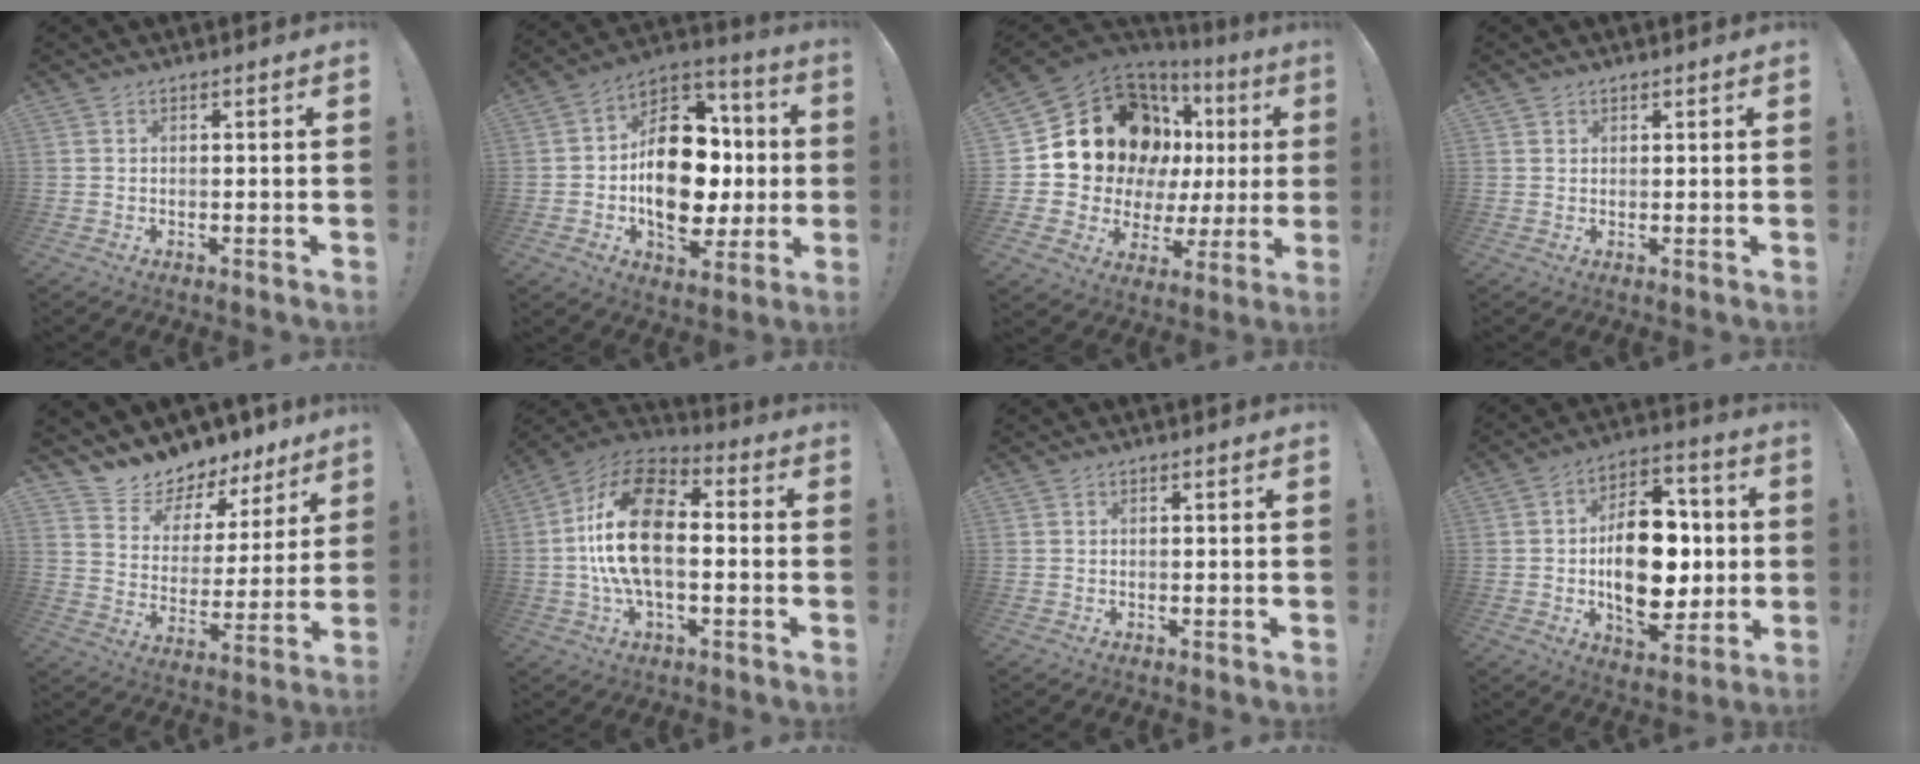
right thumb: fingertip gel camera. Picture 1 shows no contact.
{"total": 20.2, "force": [-2.4, 14.0, 14.4], "torque": [-0.202, 0.019, -0.028]}
{"total": 18.6, "force": [7.8, 12.8, 11.0], "torque": [-0.171, -0.048, 0.167]}
{"total": 1.2, "force": [0.9, 0.8, -0.1], "torque": [0.006, -0.005, 0.017]}
{"total": 9.0, "force": [7.9, 4.1, 0.9], "torque": [-0.027, -0.085, 0.141]}
{"total": 20.3, "force": [-0.3, 11.0, 17.1], "torque": [-0.323, 0.015, -0.006]}
{"total": 0.0}
{"total": 19.7, "force": [-0.9, 12.5, 15.2], "torque": [-0.229, 0.001, -0.008]}